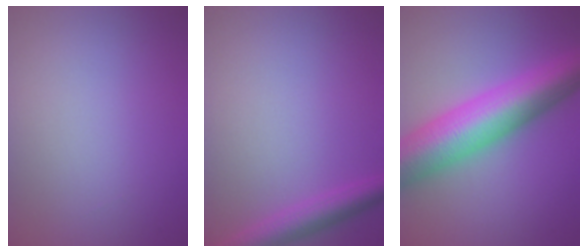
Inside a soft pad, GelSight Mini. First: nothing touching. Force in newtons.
{"total": 3.1, "press": 3.1, "slide": 0.2}
{"total": 11.2, "press": 11.2, "slide": 0.2}